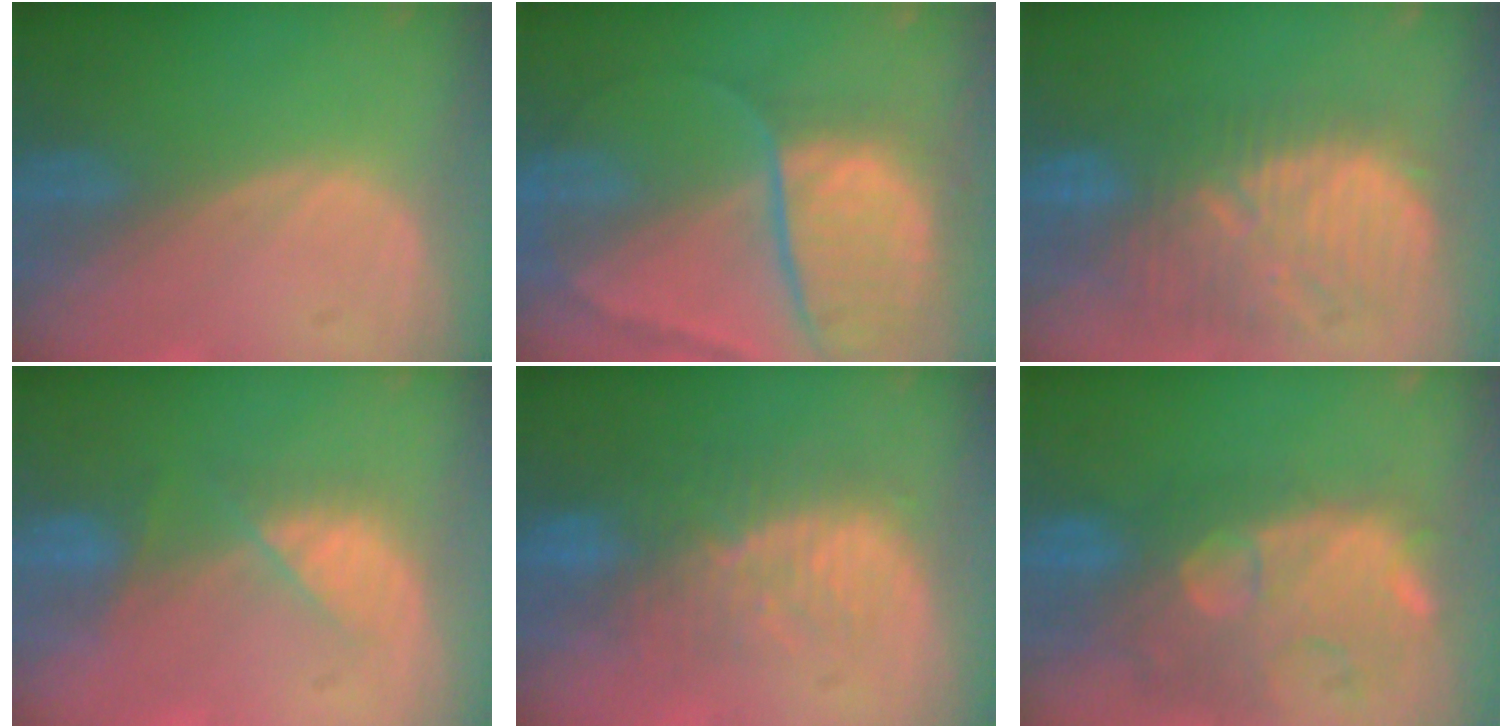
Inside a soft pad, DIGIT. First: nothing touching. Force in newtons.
{"total": 10.7, "press": 8.9, "slide": 5.9}
{"total": 11.3, "press": 10.9, "slide": 3.1}
{"total": 4.6, "press": 4.6, "slide": 0.5}
{"total": 10.0, "press": 8.5, "slide": 5.3}
{"total": 12.2, "press": 11.0, "slide": 5.2}